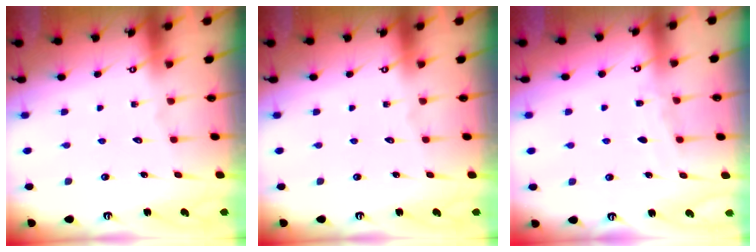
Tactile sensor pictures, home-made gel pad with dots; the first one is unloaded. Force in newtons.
{"total": 0.0}
{"total": 3.6, "press": 3.5, "slide": 0.5}